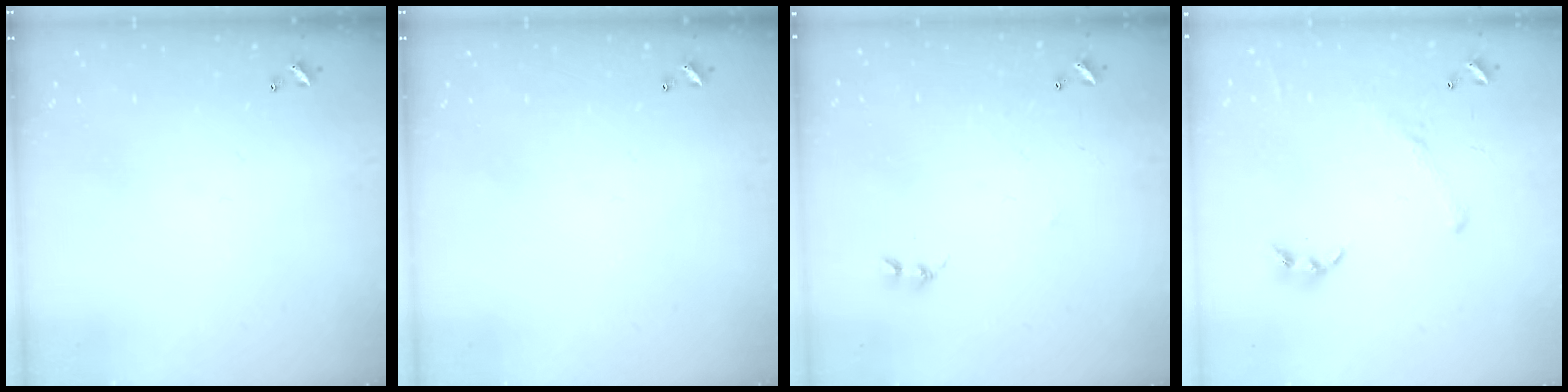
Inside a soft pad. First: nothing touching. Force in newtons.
{"total": 0.0}
{"total": 2.8, "press": 2.7, "slide": 0.4}
{"total": 2.3, "press": 2.3, "slide": 0.5}